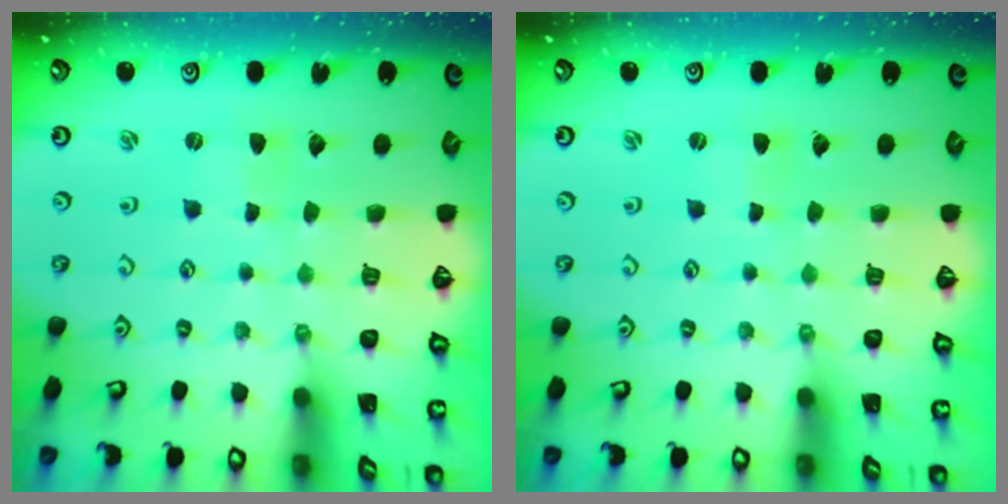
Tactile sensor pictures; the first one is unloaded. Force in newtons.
{"total": 0.9, "press": 0.9, "slide": 0.1}